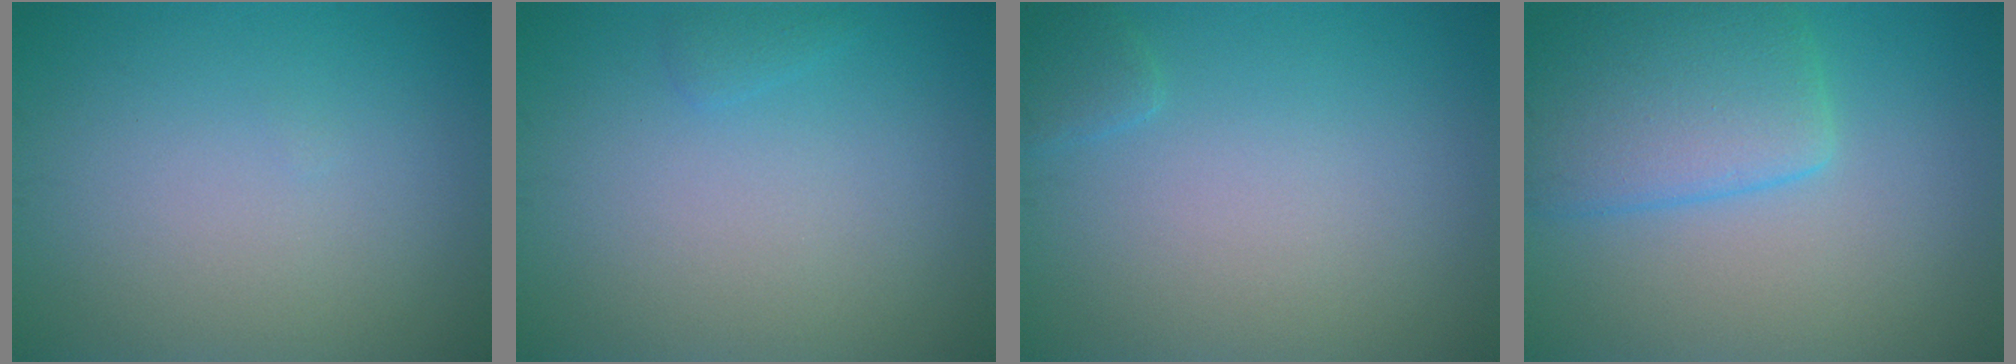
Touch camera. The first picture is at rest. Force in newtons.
{"total": 0.7, "press": 0.7, "slide": 0.1}
{"total": 1.0, "press": 1.0, "slide": 0.1}
{"total": 5.9, "press": 5.8, "slide": 0.3}